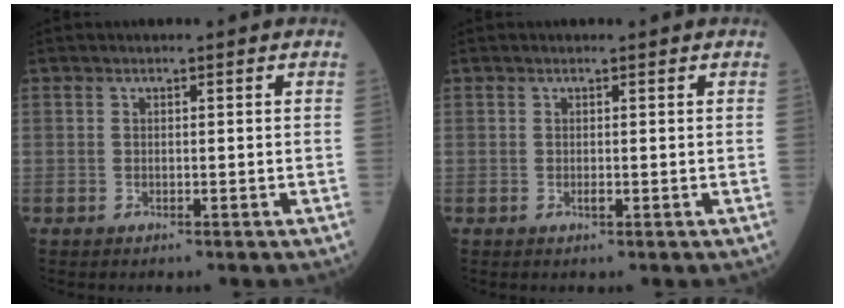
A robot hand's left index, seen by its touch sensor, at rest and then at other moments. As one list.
[{"total": 0.7, "force": [0.0, 0.2, 0.6], "torque": [-0.011, -0.001, -0.001]}]